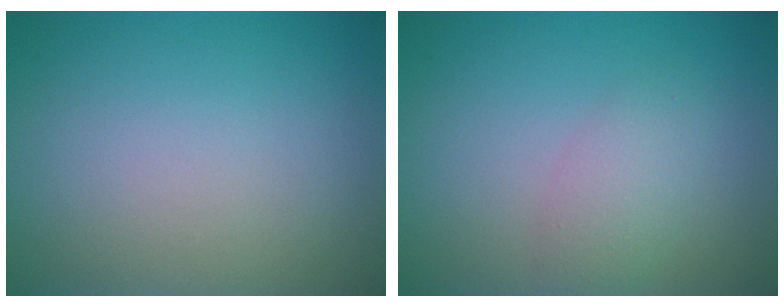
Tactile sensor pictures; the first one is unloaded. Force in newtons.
{"total": 2.3, "press": 2.3, "slide": 0.1}